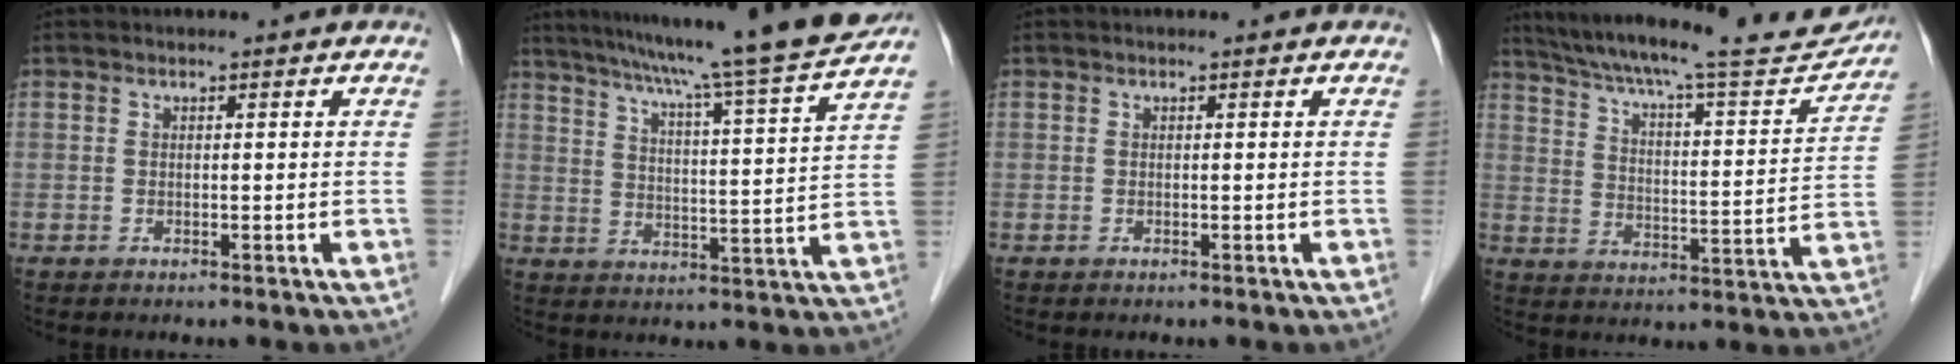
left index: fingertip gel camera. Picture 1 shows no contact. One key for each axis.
{"total": 20.6, "fx": 17.7, "fy": -1.9, "fz": 10.4, "tx": -0.170, "ty": -0.028, "tz": 0.240}
{"total": 0.0}
{"total": 23.9, "fx": 21.6, "fy": 2.8, "fz": 10.0, "tx": -0.167, "ty": -0.022, "tz": 0.294}